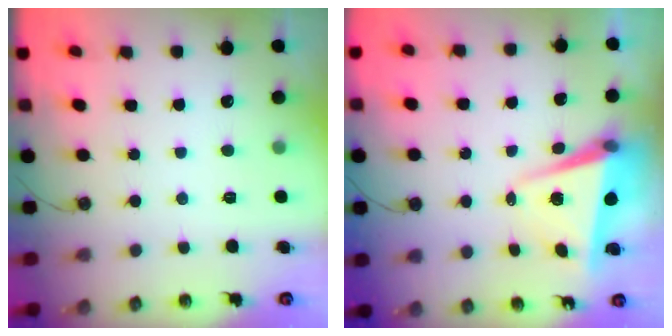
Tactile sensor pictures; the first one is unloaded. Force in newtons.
{"total": 5.5, "press": 5.4, "slide": 1.3}